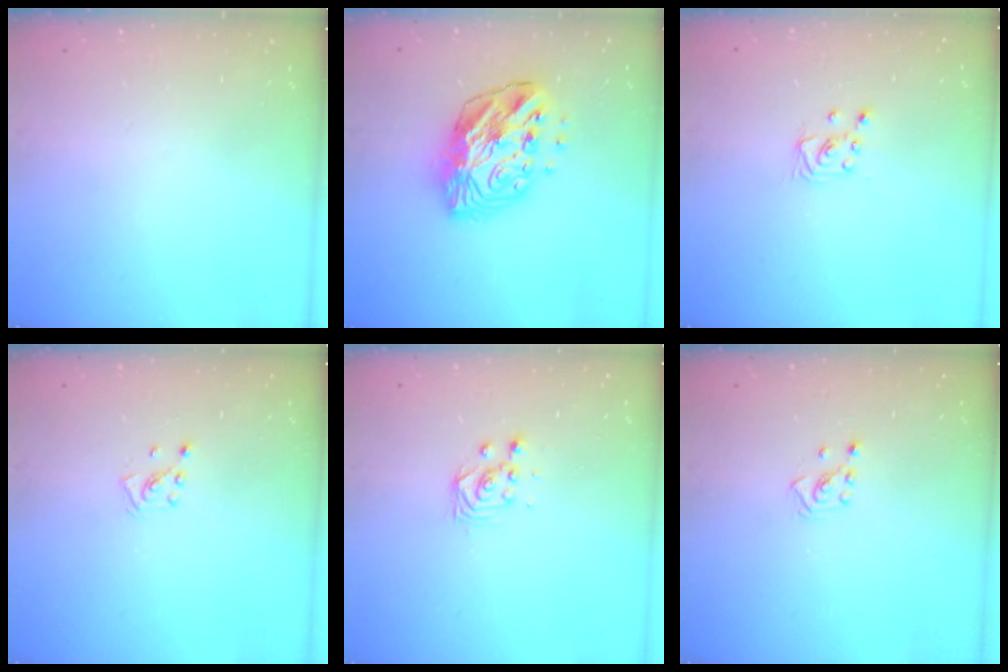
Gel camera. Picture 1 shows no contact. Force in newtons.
{"total": 14.1, "press": 14.0, "slide": 1.1}
{"total": 2.0, "press": 2.0, "slide": 0.2}
{"total": 2.2, "press": 2.2, "slide": 0.3}
{"total": 2.9, "press": 2.9, "slide": 0.4}
{"total": 2.1, "press": 1.9, "slide": 0.8}